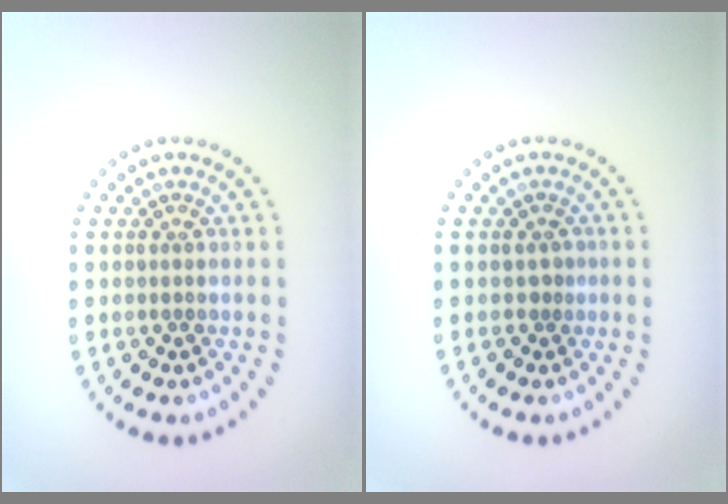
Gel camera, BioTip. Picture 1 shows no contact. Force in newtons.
{"total": 0.7, "press": 0.4, "slide": 0.5}